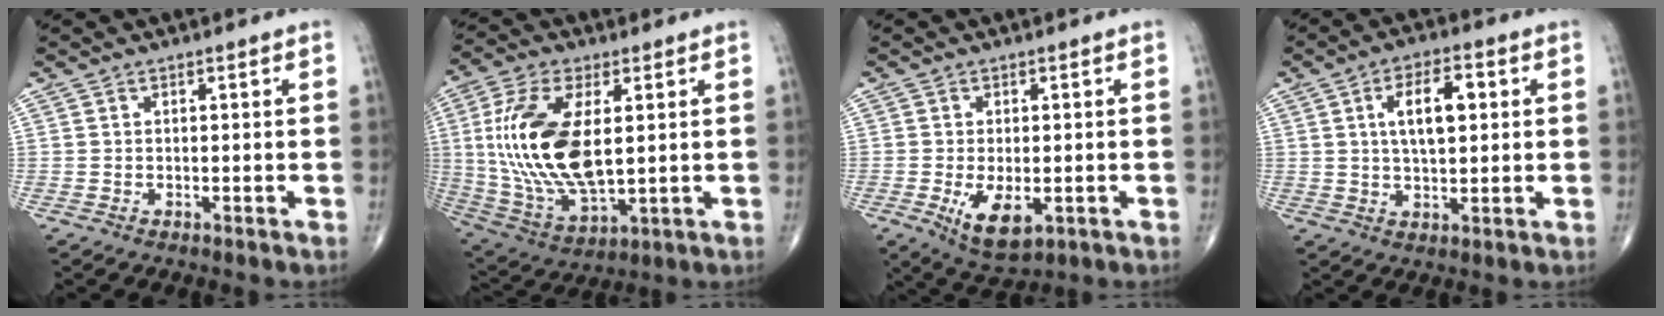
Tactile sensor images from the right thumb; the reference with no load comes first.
{"total": 20.2, "force": [2.4, 9.7, 17.5], "torque": [-0.361, -0.017, 0.055]}
{"total": 7.4, "force": [-2.0, 3.7, 6.1], "torque": [-0.101, -0.015, -0.023]}
{"total": 9.4, "force": [2.2, 4.2, 8.1], "torque": [-0.124, 0.006, 0.034]}